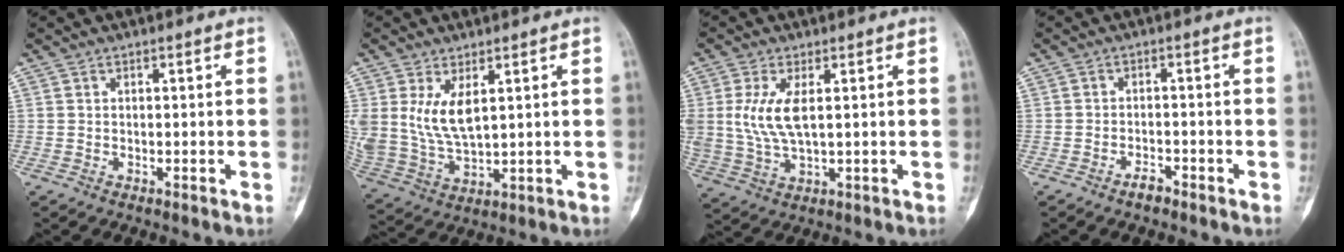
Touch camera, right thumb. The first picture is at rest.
{"total": 9.3, "force": [3.1, 4.4, 7.6], "torque": [-0.158, -0.018, 0.077]}
{"total": 8.4, "force": [1.7, 3.5, 7.4], "torque": [-0.174, -0.009, 0.042]}
{"total": 2.1, "force": [-1.7, 0.8, 0.9], "torque": [-0.012, 0.011, -0.031]}